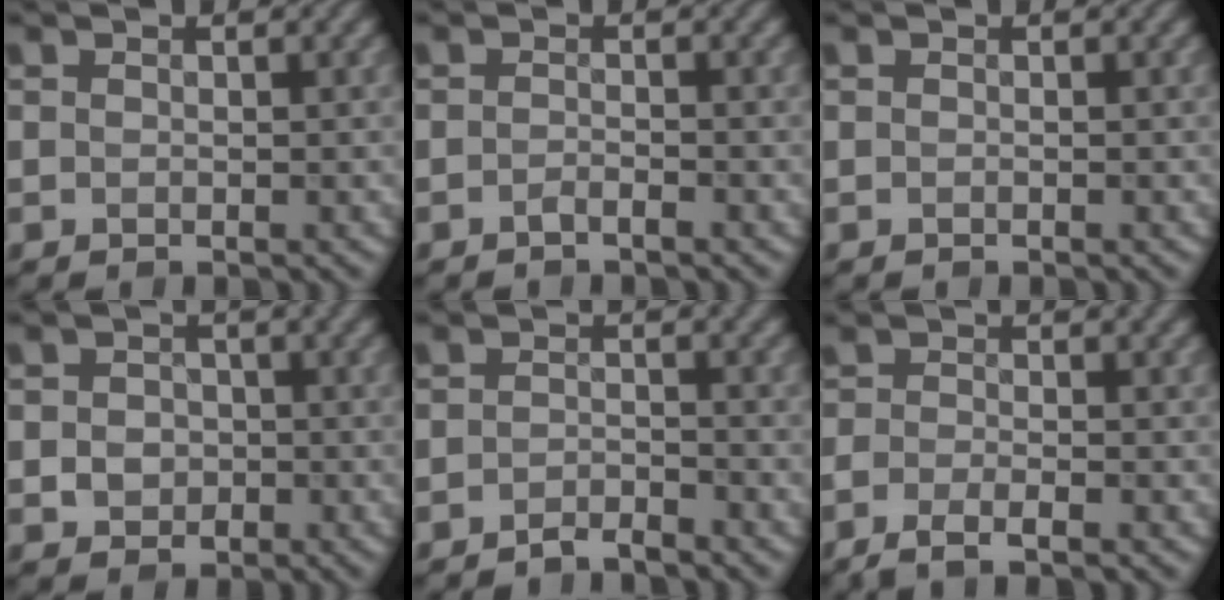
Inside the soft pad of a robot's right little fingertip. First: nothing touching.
{"total": 0.8, "force": [-0.7, 0.1, 0.4], "torque": [-0.005, 0.000, -0.014]}
{"total": 0.0}
{"total": 1.8, "force": [-0.4, 1.6, 0.6], "torque": [-0.013, -0.002, -0.007]}
{"total": 1.4, "force": [-1.4, 0.0, 0.3], "torque": [-0.002, 0.000, -0.028]}
{"total": 2.8, "force": [-1.7, 0.5, 2.1], "torque": [-0.032, -0.008, -0.036]}